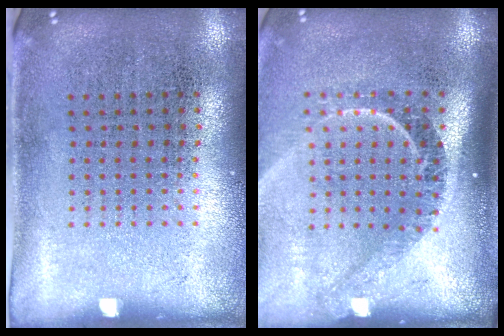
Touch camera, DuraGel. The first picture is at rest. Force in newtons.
{"total": 2.2, "press": 1.6, "slide": 1.6}